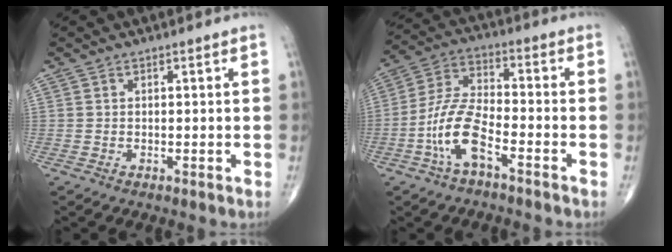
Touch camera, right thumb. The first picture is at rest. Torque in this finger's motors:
{"motor_torque": [3.82, 1.19, 1.22, -0.11, 0.14]}